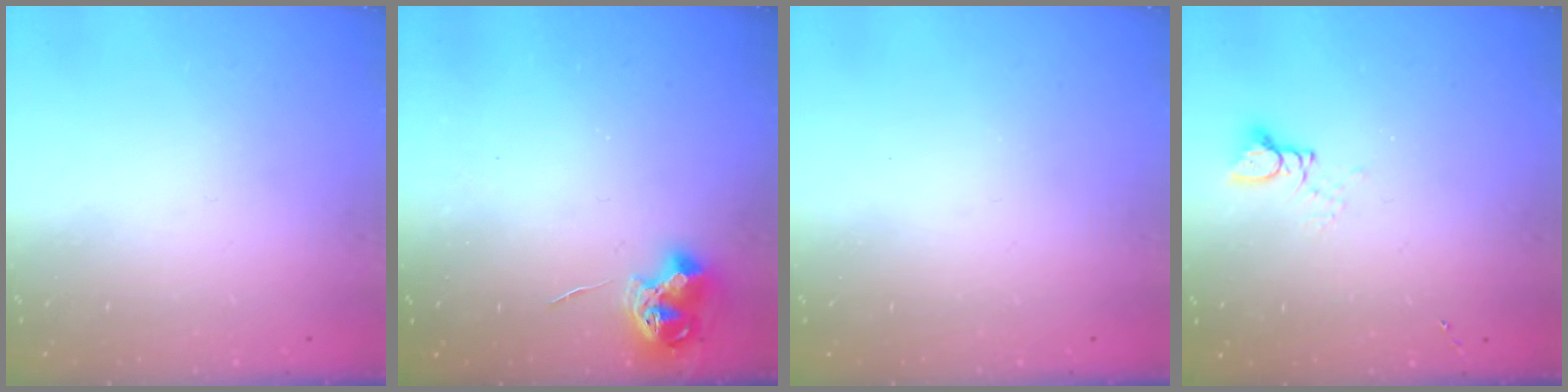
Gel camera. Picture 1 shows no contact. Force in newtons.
{"total": 8.4, "press": 8.4, "slide": 0.3}
{"total": 0.0}
{"total": 2.4, "press": 2.4, "slide": 0.3}